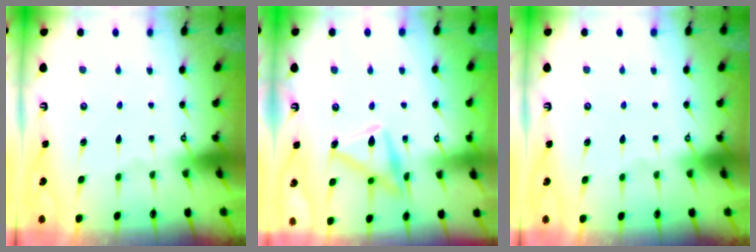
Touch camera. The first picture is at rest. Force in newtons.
{"total": 16.9, "press": 16.8, "slide": 1.0}
{"total": 3.8, "press": 3.8, "slide": 0.1}